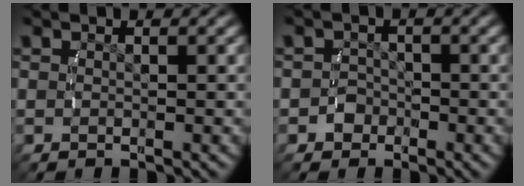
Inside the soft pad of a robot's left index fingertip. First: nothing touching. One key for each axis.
{"total": 1.9, "fx": -1.2, "fy": 1.5, "fz": 0.1, "tx": 0.001, "ty": -0.009, "tz": -0.018}